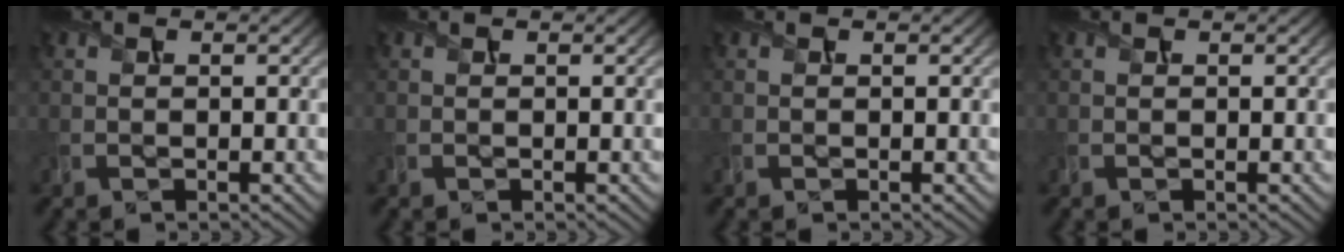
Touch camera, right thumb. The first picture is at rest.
{"total": 0.0}
{"total": 0.0}
{"total": 0.0}